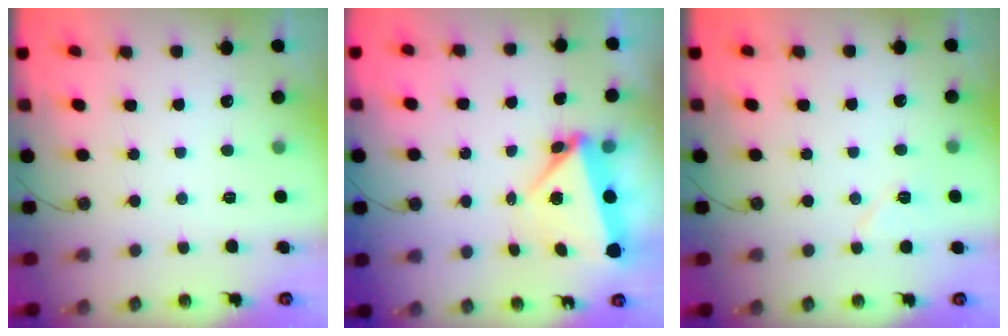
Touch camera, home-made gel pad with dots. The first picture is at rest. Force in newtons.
{"total": 5.5, "press": 5.5, "slide": 0.4}
{"total": 5.5, "press": 5.5, "slide": 0.8}